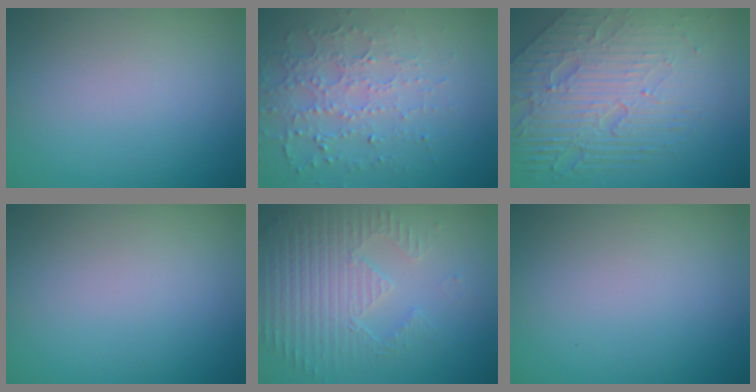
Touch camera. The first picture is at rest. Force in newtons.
{"total": 4.9, "press": 3.5, "slide": 3.4}
{"total": 8.4, "press": 5.7, "slide": 6.2}
{"total": 0.0}
{"total": 3.8, "press": 3.6, "slide": 1.2}
{"total": 0.0}